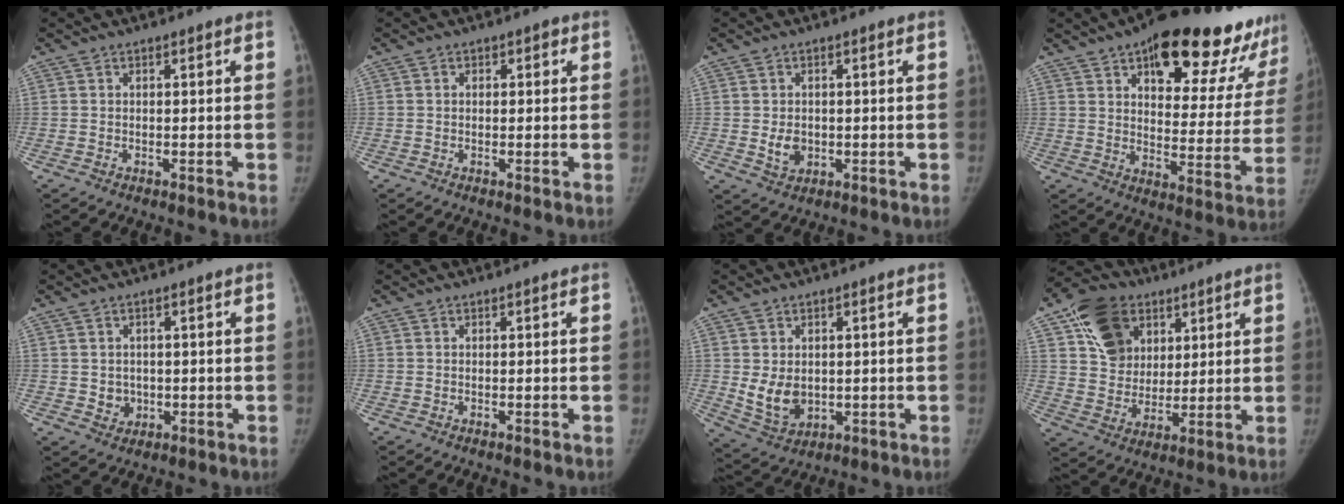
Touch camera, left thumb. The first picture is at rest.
{"total": 1.2, "force": [0.2, 1.1, 0.4], "torque": [0.007, 0.003, -0.005]}
{"total": 4.1, "force": [-0.5, 3.2, 2.5], "torque": [-0.027, -0.001, 0.000]}
{"total": 25.3, "force": [17.4, 9.6, 15.6], "torque": [-0.160, -0.064, 0.231]}
{"total": 3.4, "force": [-0.3, 3.1, 1.4], "torque": [-0.004, 0.001, 0.006]}
{"total": 0.0}
{"total": 7.4, "force": [0.1, 5.6, 4.9], "torque": [-0.065, -0.016, 0.022]}
{"total": 15.0, "force": [6.7, 11.6, 6.9], "torque": [-0.089, -0.012, 0.121]}